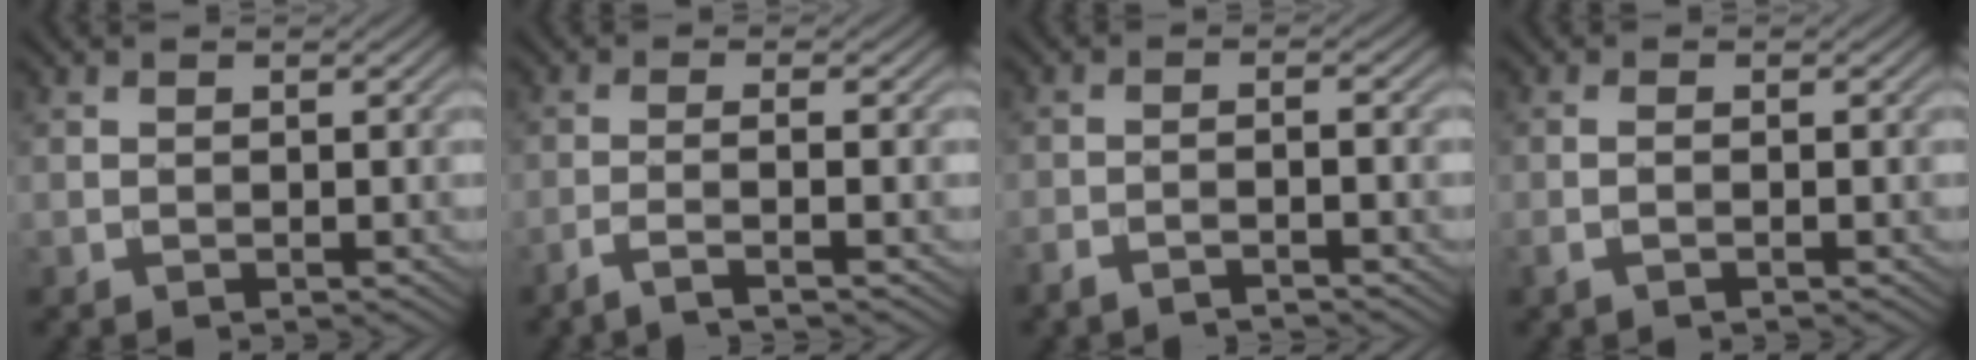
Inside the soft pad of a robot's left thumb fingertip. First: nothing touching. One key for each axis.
{"total": 3.0, "fx": -1.7, "fy": 0.2, "fz": 2.4, "tx": -0.030, "ty": 0.007, "tz": -0.055}
{"total": 2.9, "fx": -2.3, "fy": 0.2, "fz": 1.8, "tx": -0.026, "ty": 0.002, "tz": -0.054}
{"total": 1.3, "fx": -0.6, "fy": 0.1, "fz": 1.2, "tx": -0.028, "ty": 0.003, "tz": -0.017}